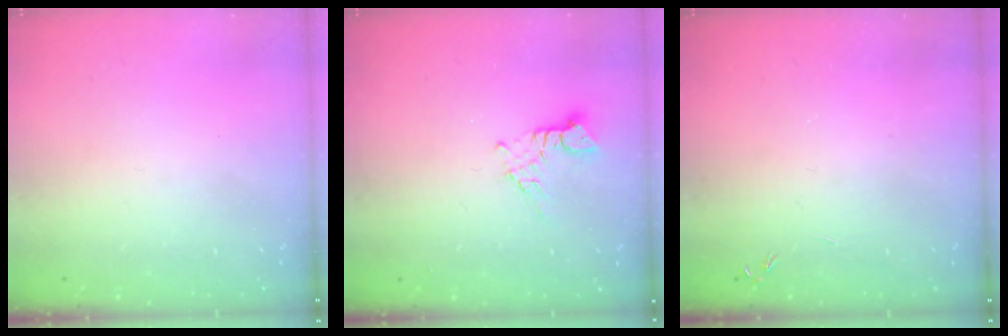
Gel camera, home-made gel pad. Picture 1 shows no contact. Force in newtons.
{"total": 3.6, "press": 3.5, "slide": 0.4}
{"total": 0.0}